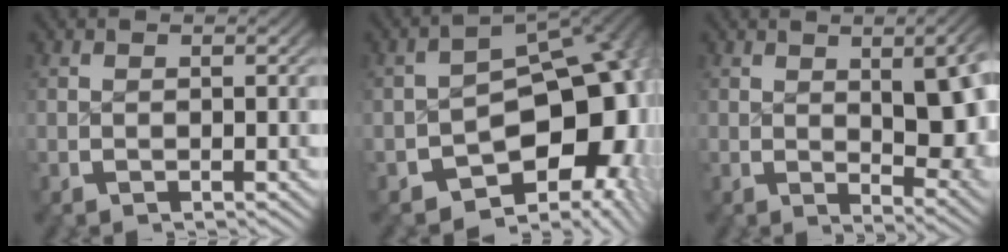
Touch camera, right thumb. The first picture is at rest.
{"total": 16.8, "force": [-2.2, 10.9, 12.6], "torque": [-0.185, -0.029, -0.033]}
{"total": 7.8, "force": [0.3, 3.5, 7.0], "torque": [-0.085, -0.015, 0.018]}